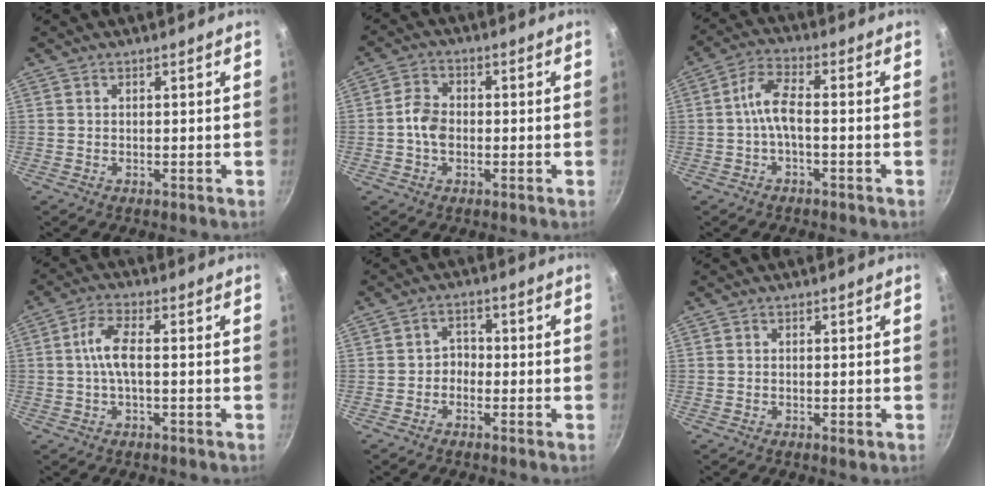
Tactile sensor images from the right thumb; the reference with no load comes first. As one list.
[{"total": 5.1, "force": [-0.9, 3.7, 3.4], "torque": [-0.056, 0.019, -0.024]}, {"total": 5.7, "force": [-1.5, 2.1, 5.1], "torque": [-0.113, 0.028, -0.038]}, {"total": 5.7, "force": [-0.3, 2.1, 5.2], "torque": [-0.120, 0.016, -0.013]}, {"total": 2.9, "force": [-1.2, 2.3, 1.3], "torque": [-0.002, 0.020, -0.027]}, {"total": 1.1, "force": [-0.5, 0.4, 0.9], "torque": [-0.017, 0.000, -0.009]}]